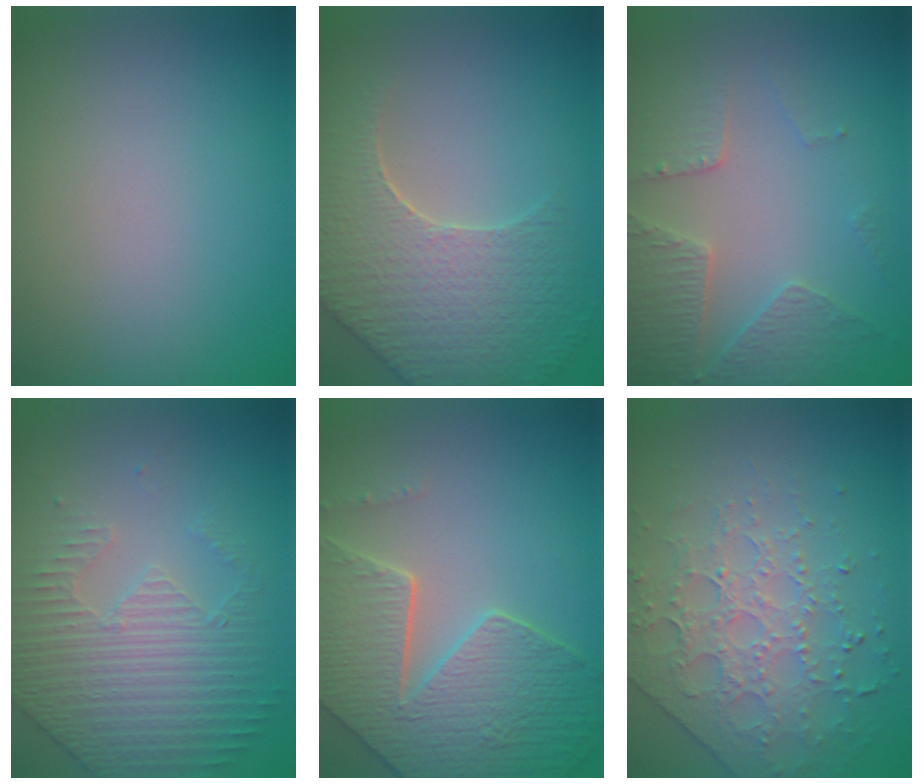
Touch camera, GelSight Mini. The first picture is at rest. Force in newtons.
{"total": 7.5, "press": 5.7, "slide": 4.9}
{"total": 4.5, "press": 3.3, "slide": 3.1}
{"total": 4.5, "press": 3.4, "slide": 3.0}
{"total": 8.7, "press": 6.2, "slide": 6.1}
{"total": 3.8, "press": 3.7, "slide": 0.7}